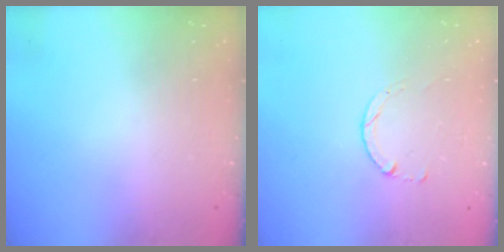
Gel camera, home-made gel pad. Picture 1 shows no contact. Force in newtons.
{"total": 1.4, "press": 1.4, "slide": 0.2}